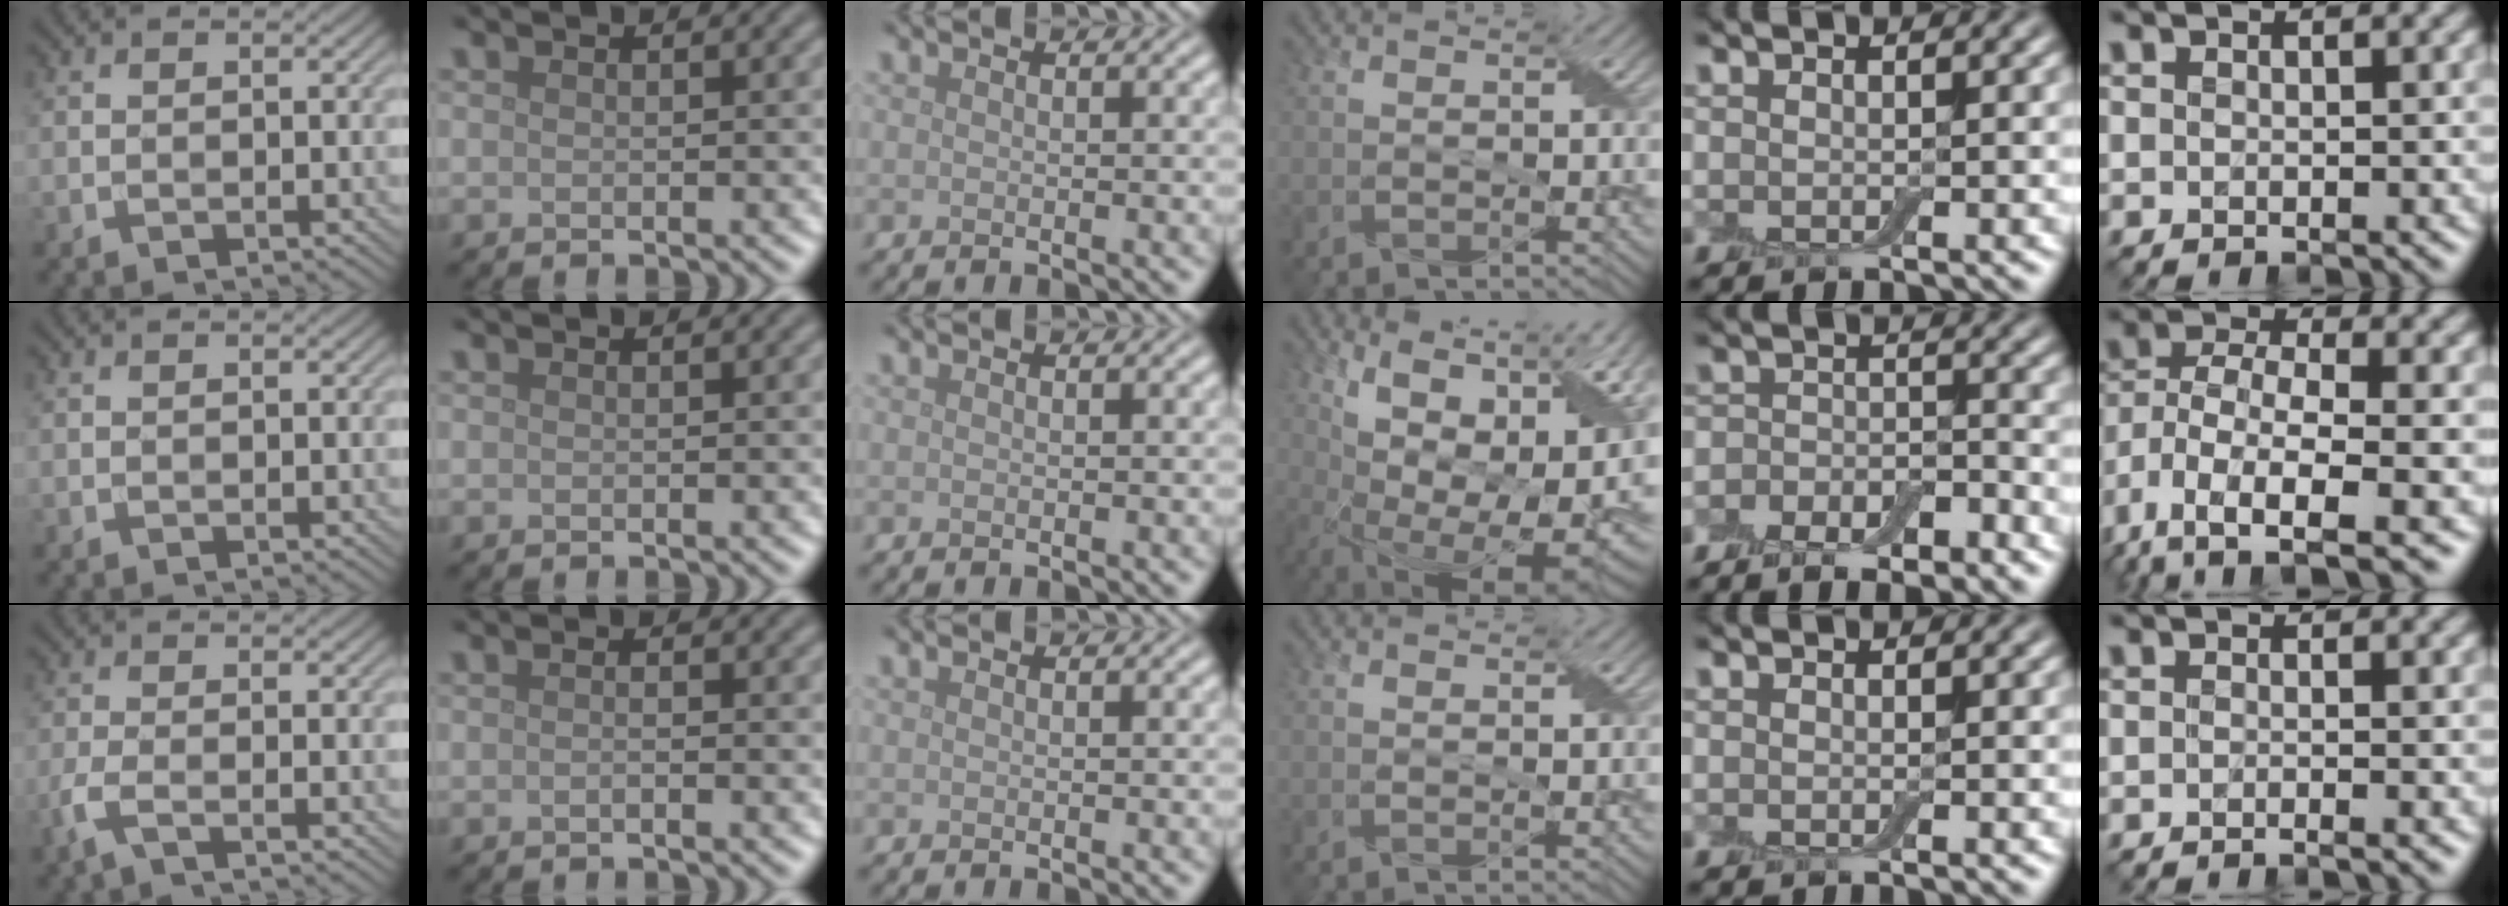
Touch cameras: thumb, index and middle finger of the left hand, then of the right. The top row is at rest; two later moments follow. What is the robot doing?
{"motion": "peel", "object": "bubble wrap"}